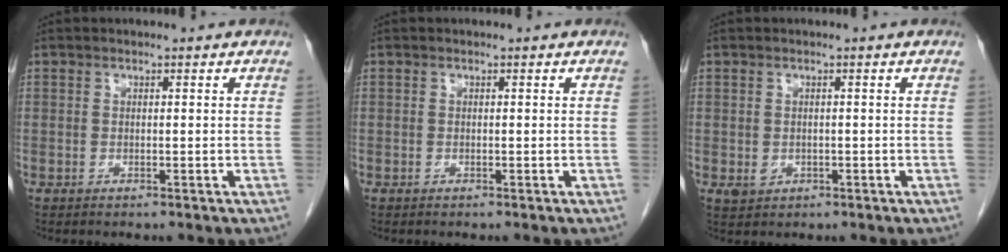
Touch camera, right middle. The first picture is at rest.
{"total": 0.0}
{"total": 2.0, "force": [-0.4, 1.8, 0.9], "torque": [-0.016, 0.000, 0.003]}